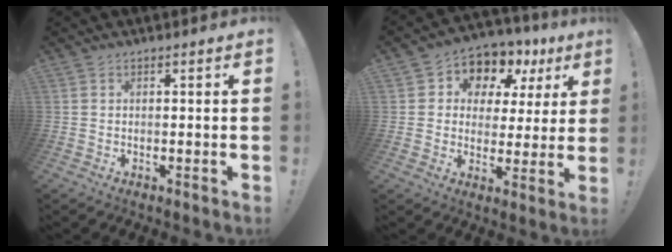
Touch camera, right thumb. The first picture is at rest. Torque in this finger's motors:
{"motor_torque": [0.69, 2.20, 0.46, -0.32, 0.00]}